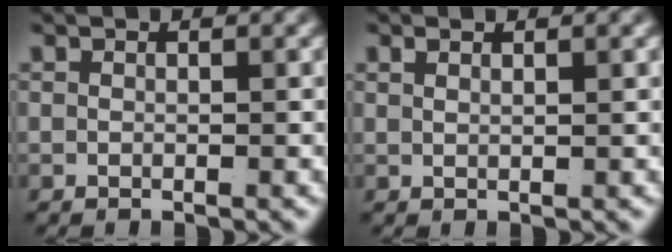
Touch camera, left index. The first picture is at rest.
{"total": 1.1, "force": [0.7, -0.7, 0.5], "torque": [-0.007, -0.002, 0.018]}